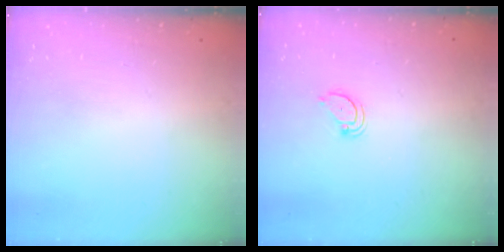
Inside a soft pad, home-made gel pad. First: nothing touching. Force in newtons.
{"total": 2.1, "press": 2.1, "slide": 0.2}